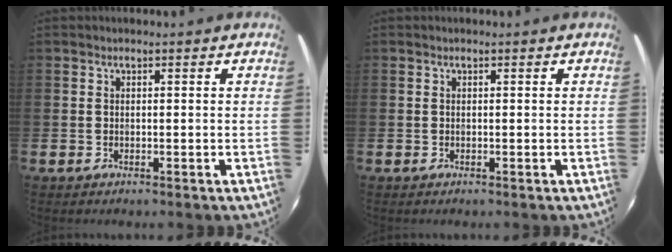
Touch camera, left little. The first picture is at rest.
{"total": 0.0}